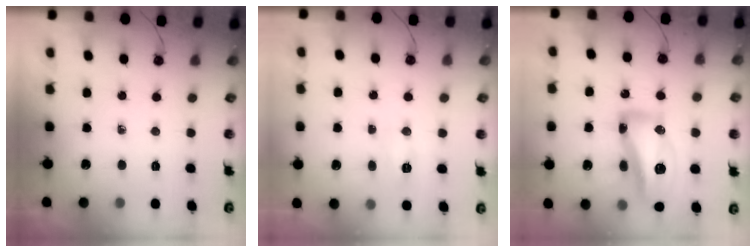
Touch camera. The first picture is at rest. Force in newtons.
{"total": 7.1, "press": 7.0, "slide": 0.8}
{"total": 16.1, "press": 16.0, "slide": 1.4}